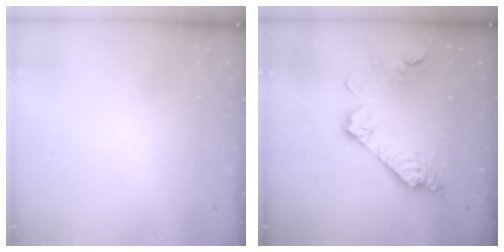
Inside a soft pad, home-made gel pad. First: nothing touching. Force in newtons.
{"total": 15.6, "press": 15.6, "slide": 0.9}